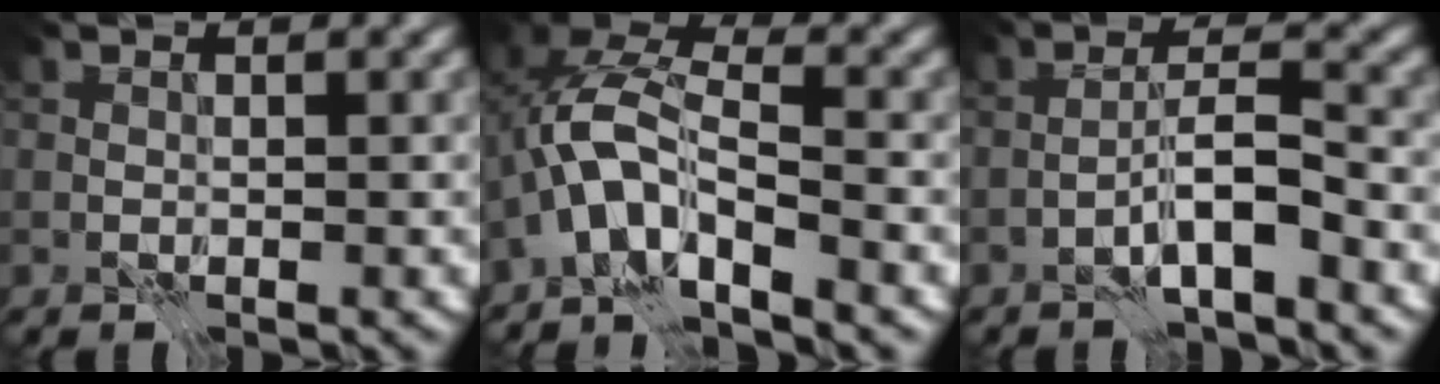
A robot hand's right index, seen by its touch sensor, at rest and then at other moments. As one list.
[{"total": 5.9, "force": [-2.8, 2.0, 4.8], "torque": [-0.086, 0.020, -0.068]}, {"total": 3.3, "force": [-1.9, 0.1, 2.7], "torque": [-0.046, 0.020, -0.043]}]